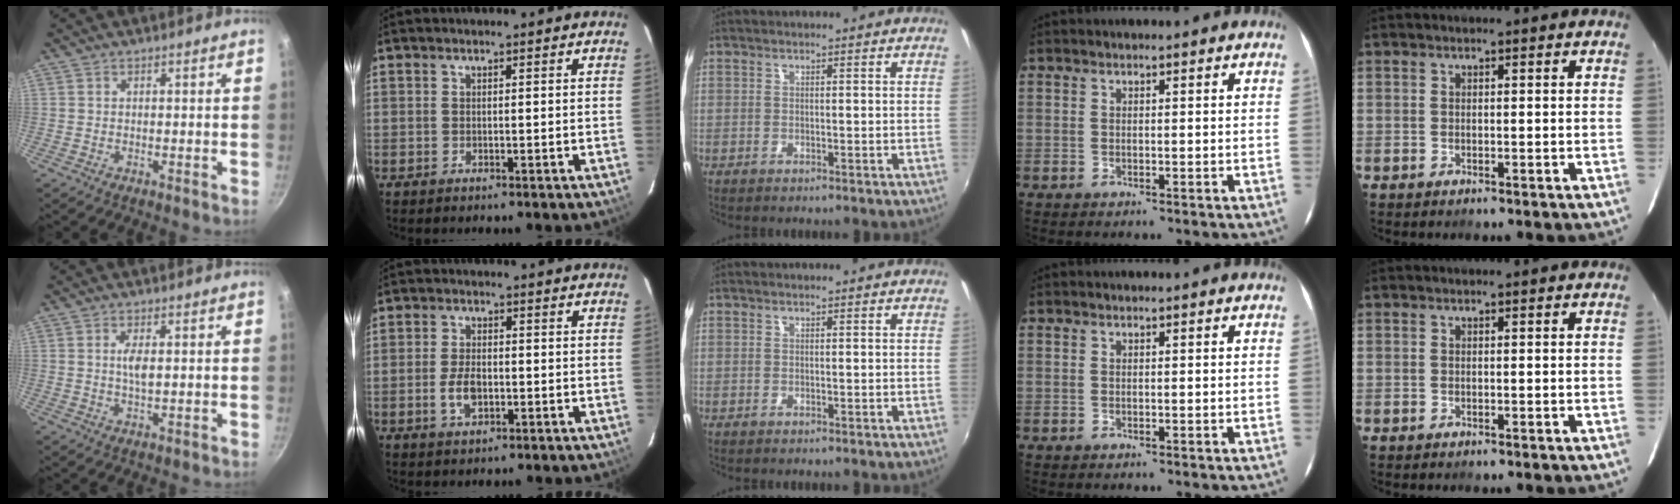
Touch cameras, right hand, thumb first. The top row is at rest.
{"thumb": {"total": 3.3, "force": [0.5, 1.2, 3.0], "torque": [-0.054, -0.001, 0.010]}, "index": {"total": 4.7, "force": [-1.4, 2.5, 3.8], "torque": [-0.080, -0.001, -0.023]}}